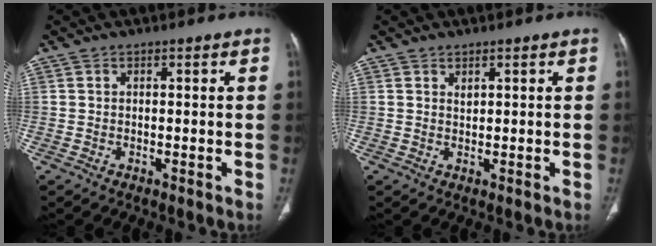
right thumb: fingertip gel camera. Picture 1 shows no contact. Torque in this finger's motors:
{"motor_torque": [-0.36, 0.15, -0.14, 0.34, -0.01]}